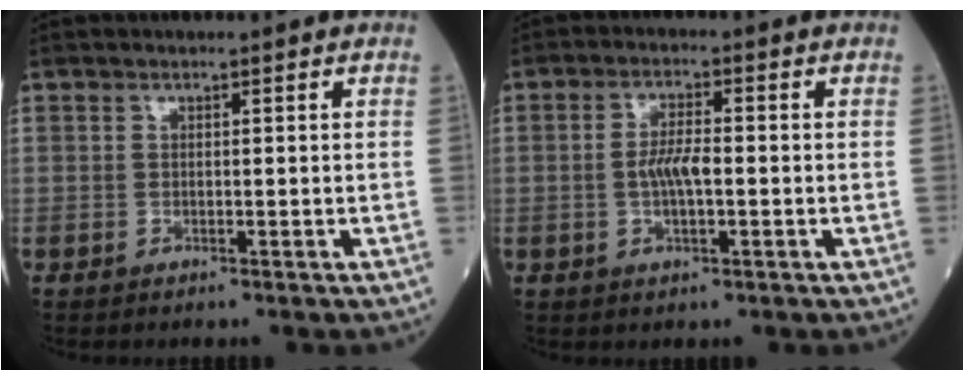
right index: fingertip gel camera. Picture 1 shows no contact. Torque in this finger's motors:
{"motor_torque": [0.04, 0.00, -0.01, 0.01]}